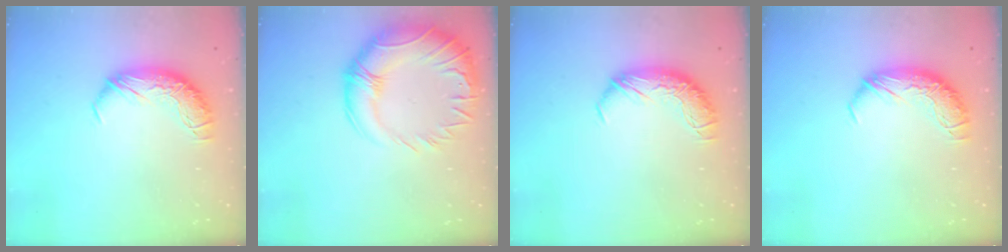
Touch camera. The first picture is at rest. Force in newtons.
{"total": 8.6, "press": 6.9, "slide": 5.2}
{"total": 0.0}
{"total": 0.0}